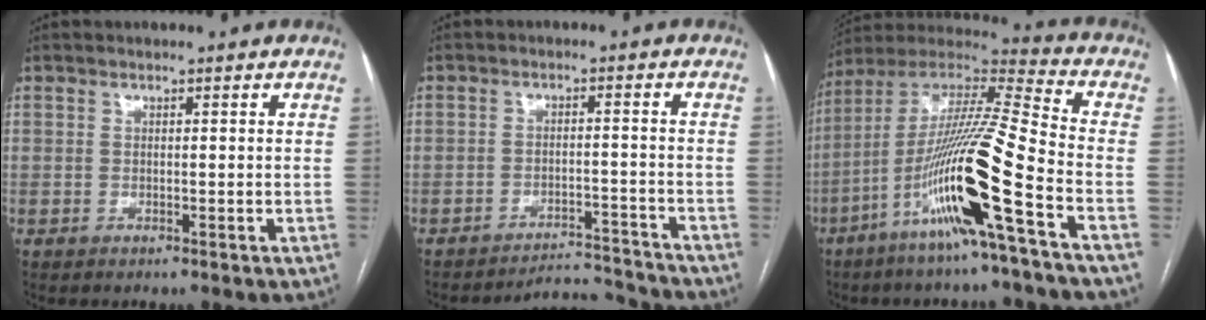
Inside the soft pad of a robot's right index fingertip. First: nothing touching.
{"total": 6.8, "force": [-6.7, 0.0, -1.2], "torque": [0.022, 0.018, -0.098]}
{"total": 19.3, "force": [-7.9, -0.9, 17.6], "torque": [-0.353, -0.020, -0.158]}